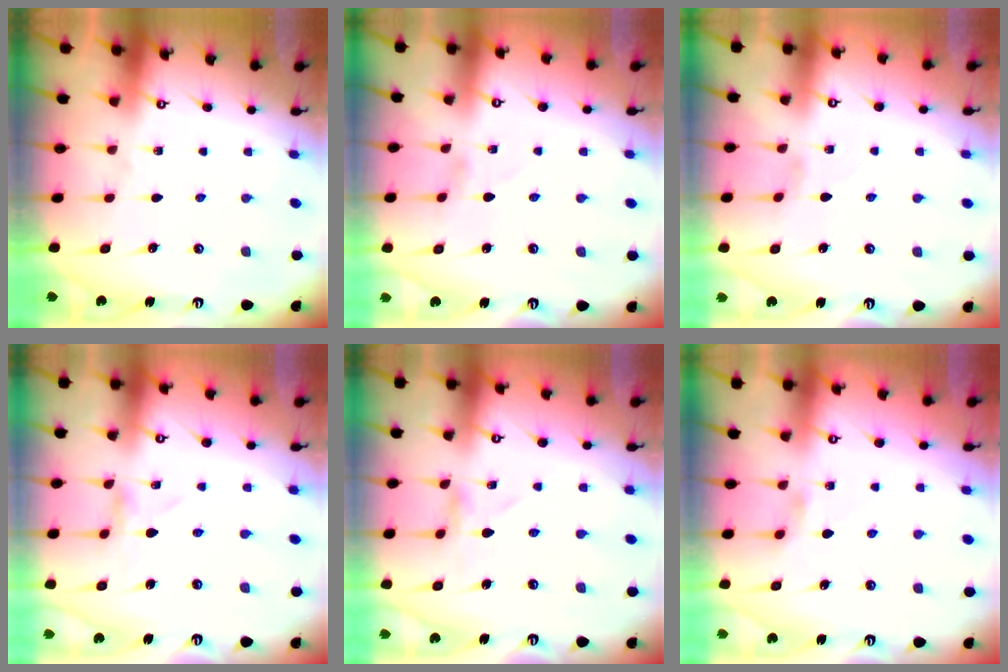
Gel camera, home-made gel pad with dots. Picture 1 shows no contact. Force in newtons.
{"total": 1.4, "press": 1.4, "slide": 0.2}
{"total": 0.9, "press": 0.9, "slide": 0.1}
{"total": 0.0}
{"total": 0.0}
{"total": 2.5, "press": 2.5, "slide": 0.4}